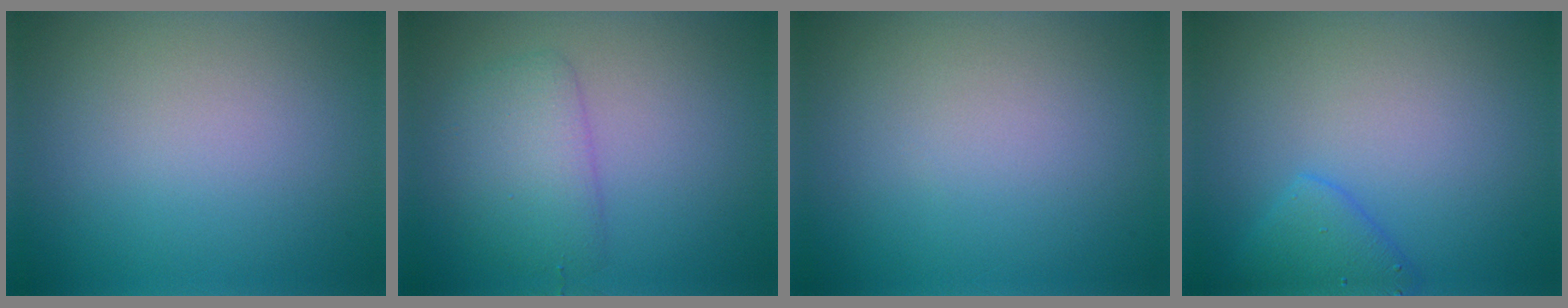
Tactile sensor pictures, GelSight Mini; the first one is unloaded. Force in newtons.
{"total": 3.3, "press": 3.3, "slide": 0.1}
{"total": 0.0}
{"total": 2.6, "press": 2.6, "slide": 0.2}